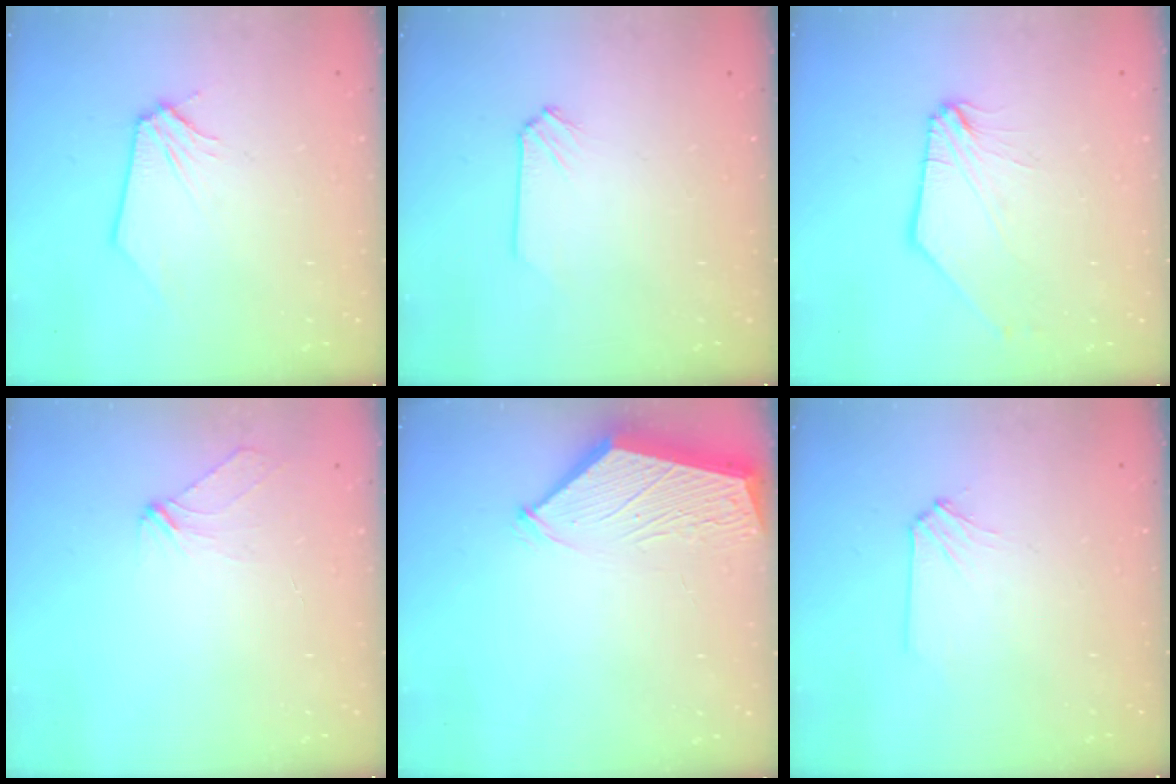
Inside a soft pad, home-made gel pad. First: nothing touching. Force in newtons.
{"total": 0.0}
{"total": 2.5, "press": 2.5, "slide": 0.5}
{"total": 3.8, "press": 3.6, "slide": 1.0}
{"total": 2.9, "press": 2.9, "slide": 0.4}
{"total": 1.7, "press": 1.6, "slide": 0.3}